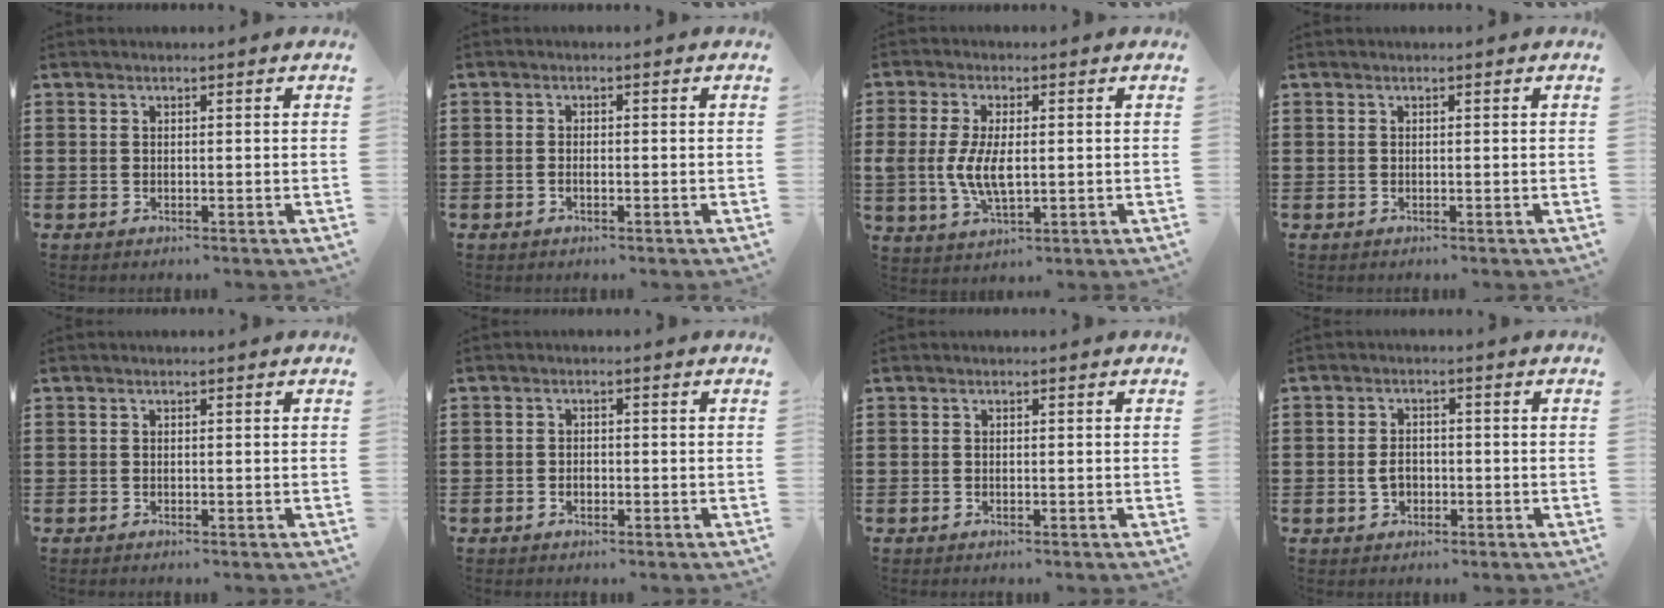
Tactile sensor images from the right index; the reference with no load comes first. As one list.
[{"total": 1.0, "force": [-0.6, 0.3, 0.7], "torque": [-0.016, -0.005, -0.010]}, {"total": 6.8, "force": [-0.2, 3.3, 5.9], "torque": [-0.130, 0.001, -0.006]}, {"total": 0.0}, {"total": 0.0}, {"total": 1.1, "force": [-0.6, 0.6, 0.7], "torque": [-0.014, -0.001, -0.012]}, {"total": 0.0}, {"total": 2.6, "force": [-0.6, 1.8, 1.8], "torque": [-0.036, 0.001, -0.012]}]